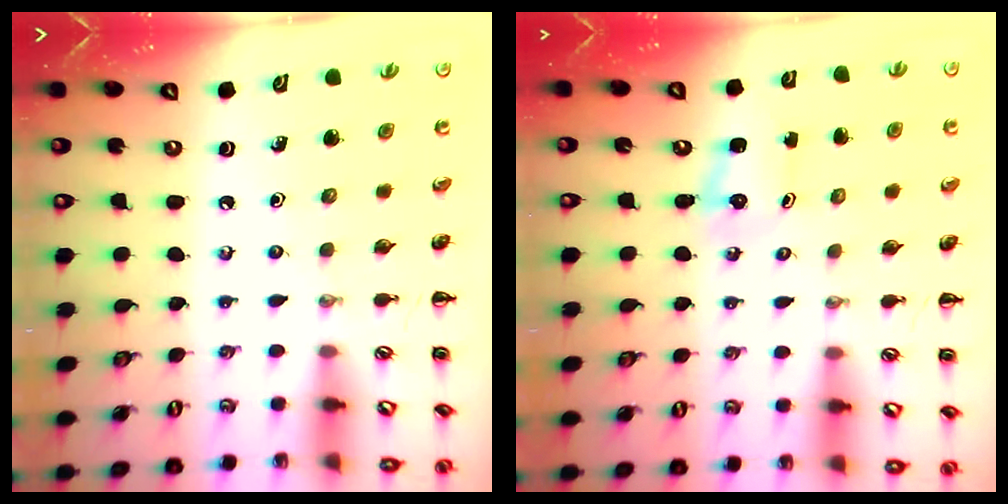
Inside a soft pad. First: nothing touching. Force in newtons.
{"total": 2.0, "press": 1.9, "slide": 0.7}